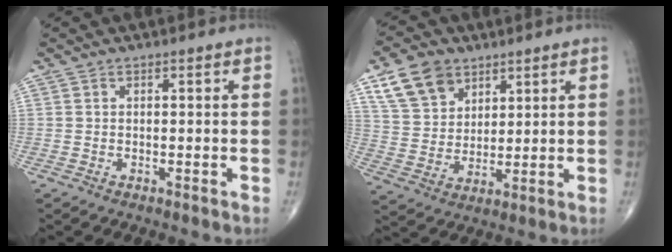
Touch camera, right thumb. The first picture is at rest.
{"total": 10.7, "force": [6.2, 7.3, 4.8], "torque": [-0.069, -0.022, 0.122]}